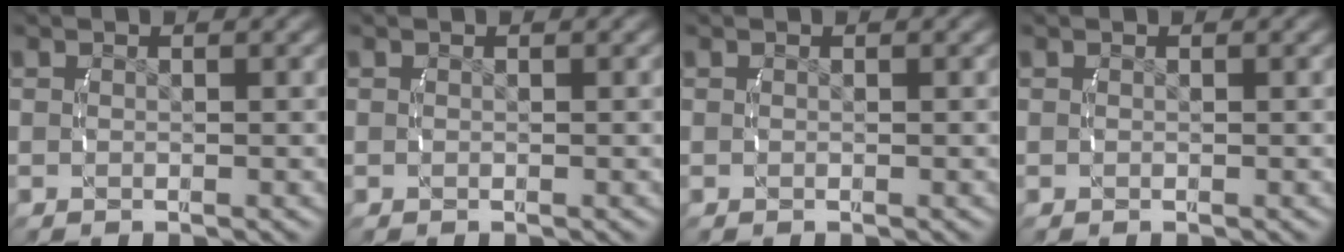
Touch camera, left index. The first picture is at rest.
{"total": 0.0}
{"total": 0.0}
{"total": 0.0}